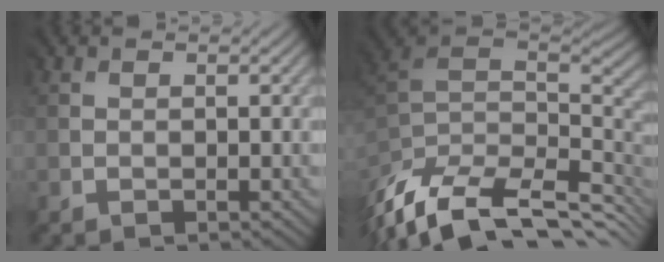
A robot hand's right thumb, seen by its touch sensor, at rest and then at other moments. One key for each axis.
{"total": 10.1, "fx": -4.7, "fy": 4.9, "fz": 7.5, "tx": -0.196, "ty": -0.012, "tz": -0.070}